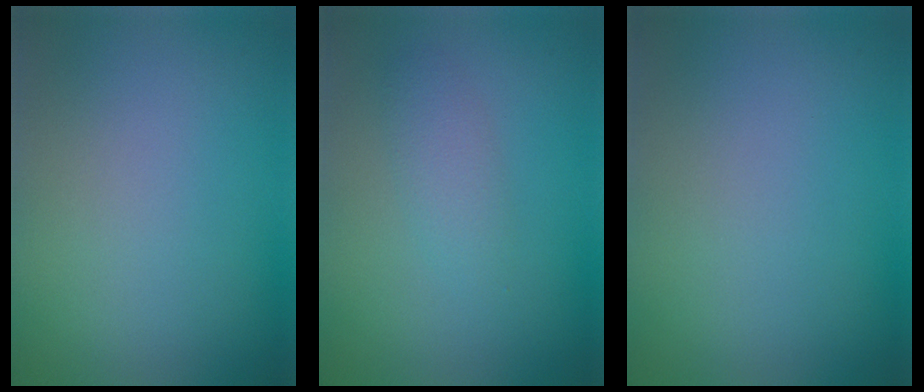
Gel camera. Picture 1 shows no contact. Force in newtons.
{"total": 1.7, "press": 1.7, "slide": 0.1}
{"total": 0.0}